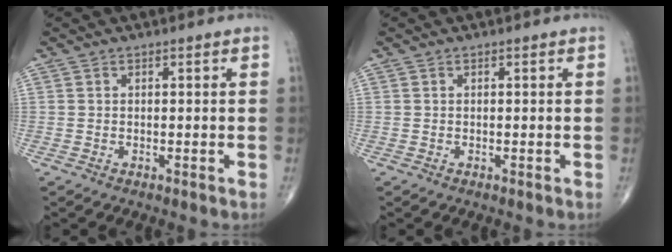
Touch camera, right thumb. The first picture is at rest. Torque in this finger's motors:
{"motor_torque": [-0.09, 0.10, -0.12, -0.05, 0.00]}